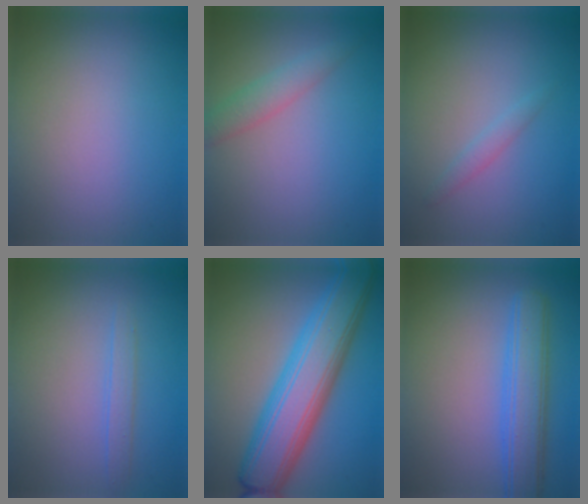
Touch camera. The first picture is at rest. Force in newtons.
{"total": 2.3, "press": 2.3, "slide": 0.0}
{"total": 1.1, "press": 1.1, "slide": 0.1}
{"total": 1.4, "press": 1.4, "slide": 0.0}
{"total": 10.0, "press": 10.0, "slide": 0.2}
{"total": 5.1, "press": 5.1, "slide": 0.2}